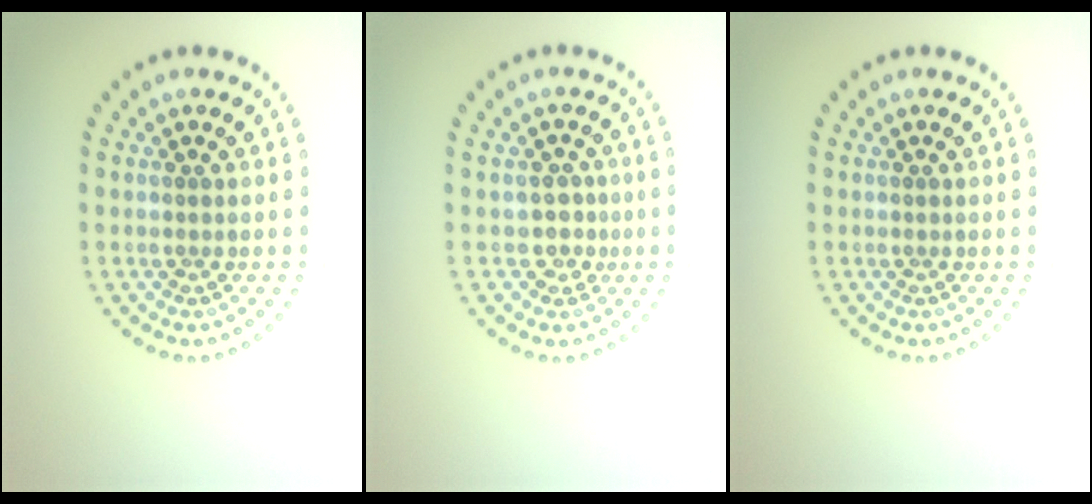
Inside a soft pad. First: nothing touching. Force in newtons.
{"total": 1.9, "press": 1.4, "slide": 1.2}
{"total": 0.0}